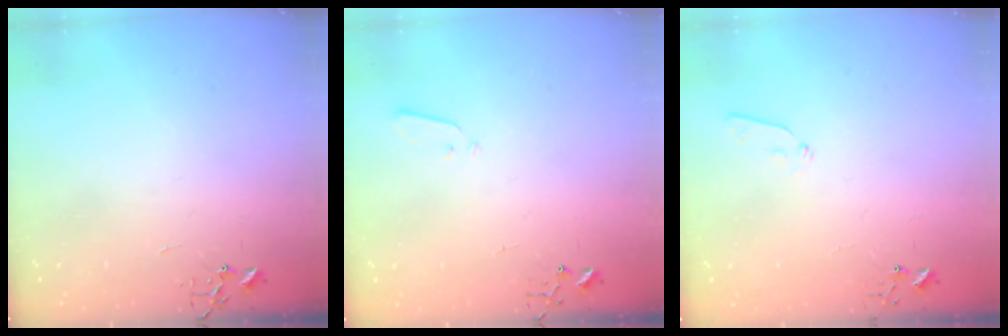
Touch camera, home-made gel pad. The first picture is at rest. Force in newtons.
{"total": 2.1, "press": 2.0, "slide": 0.4}
{"total": 4.8, "press": 4.7, "slide": 1.0}